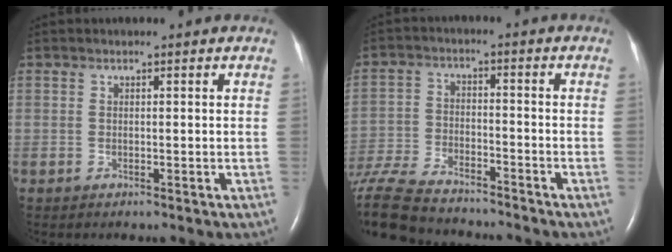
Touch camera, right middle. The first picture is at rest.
{"total": 17.5, "force": [-15.5, 3.8, 7.3], "torque": [-0.186, -0.023, -0.259]}